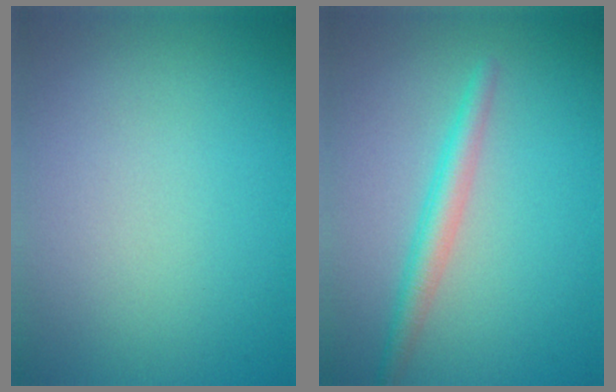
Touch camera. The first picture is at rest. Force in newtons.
{"total": 2.5, "press": 2.5, "slide": 0.0}